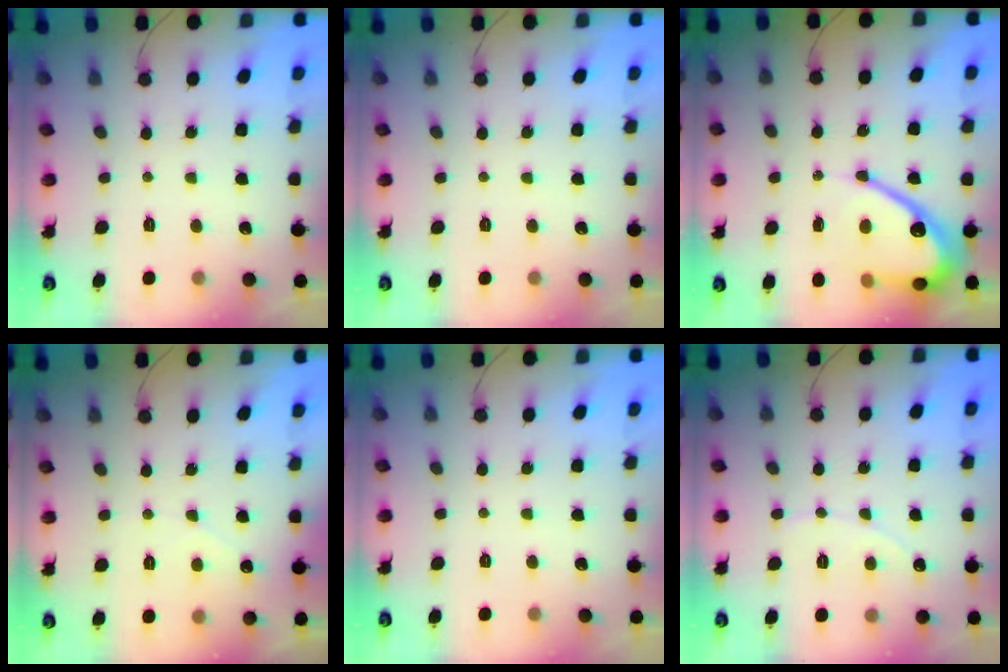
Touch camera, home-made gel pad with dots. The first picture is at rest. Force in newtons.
{"total": 0.0}
{"total": 11.5, "press": 11.5, "slide": 1.1}
{"total": 1.7, "press": 1.7, "slide": 0.0}
{"total": 0.0}
{"total": 2.9, "press": 2.9, "slide": 0.3}